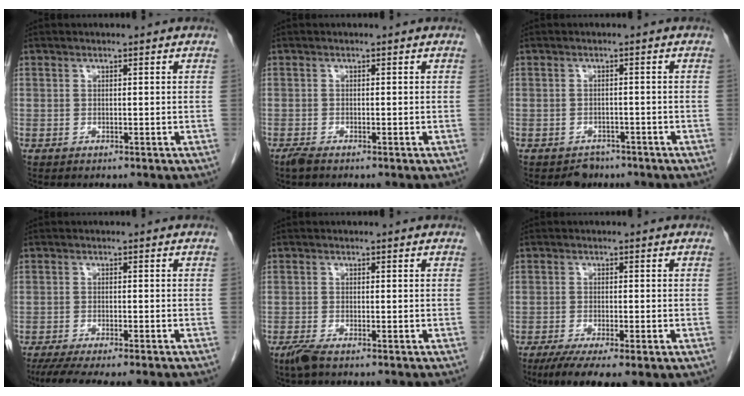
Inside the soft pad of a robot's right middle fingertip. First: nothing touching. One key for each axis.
{"total": 1.2, "fx": -1.0, "fy": 0.2, "fz": 0.7, "tx": -0.023, "ty": -0.004, "tz": -0.020}
{"total": 2.7, "fx": -2.1, "fy": 1.7, "fz": 0.2, "tx": -0.008, "ty": 0.005, "tz": -0.029}
{"total": 8.4, "fx": -6.8, "fy": 0.4, "fz": 4.9, "tx": -0.066, "ty": -0.014, "tz": -0.102}
{"total": 2.4, "fx": -1.8, "fy": 0.4, "fz": 1.6, "tx": -0.041, "ty": -0.008, "tz": -0.035}
{"total": 9.6, "fx": -5.9, "fy": 2.5, "fz": 7.2, "tx": -0.113, "ty": -0.021, "tz": -0.092}